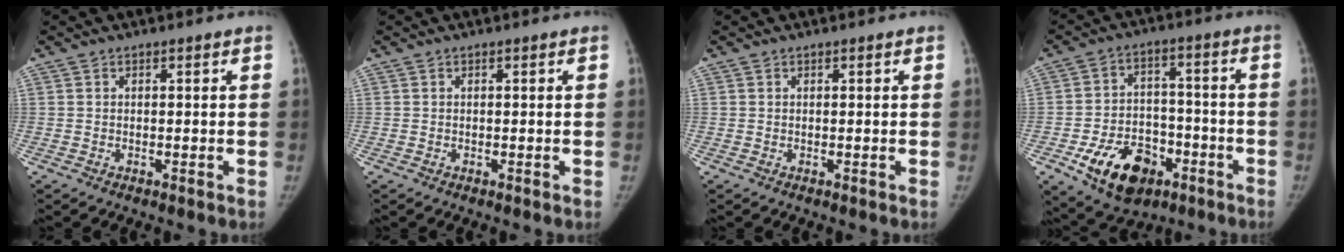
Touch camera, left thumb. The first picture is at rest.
{"total": 0.0}
{"total": 0.0}
{"total": 15.0, "force": [-7.3, 9.8, 8.7], "torque": [-0.110, 0.039, -0.108]}